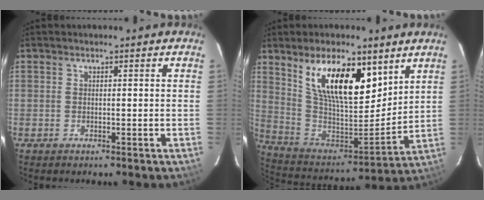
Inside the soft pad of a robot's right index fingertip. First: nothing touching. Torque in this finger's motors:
{"motor_torque": [0.71, 0.61, 1.03, 0.21]}